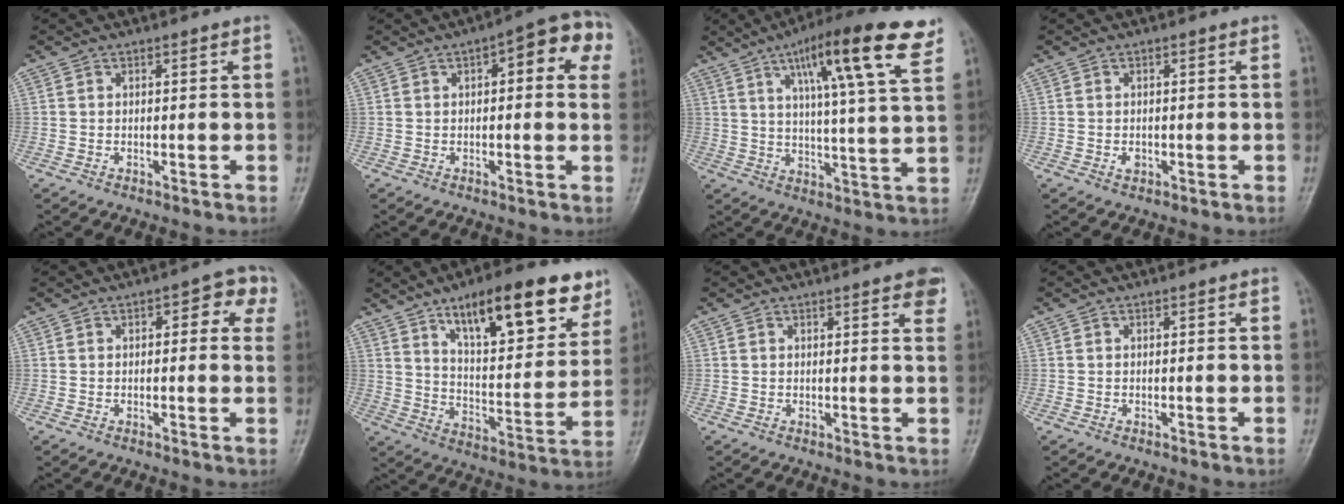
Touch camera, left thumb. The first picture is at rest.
{"total": 10.1, "force": [3.4, 4.0, 8.6], "torque": [-0.074, 0.020, 0.028]}
{"total": 18.5, "force": [9.7, 3.1, 15.4], "torque": [-0.218, -0.028, 0.143]}
{"total": 1.2, "force": [-0.5, 1.0, 0.5], "torque": [-0.005, 0.000, -0.008]}
{"total": 6.1, "force": [2.1, 3.1, 4.8], "torque": [-0.020, 0.009, 0.013]}
{"total": 21.3, "force": [12.8, 7.6, 15.3], "torque": [-0.182, -0.050, 0.202]}
{"total": 4.1, "force": [2.4, 1.0, 3.1], "torque": [-0.026, -0.003, 0.024]}
{"total": 0.0}